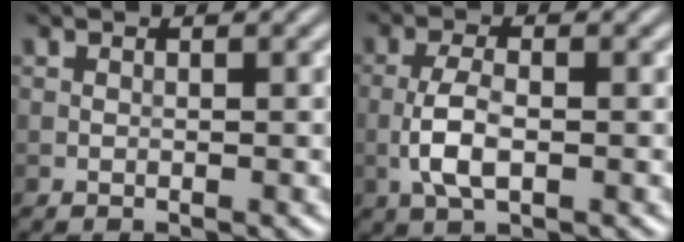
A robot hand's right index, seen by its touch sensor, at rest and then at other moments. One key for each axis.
{"total": 3.6, "fx": -0.9, "fy": 1.4, "fz": 3.2, "tx": -0.069, "ty": 0.000, "tz": -0.024}